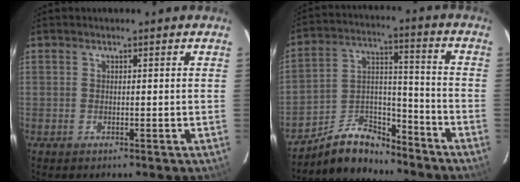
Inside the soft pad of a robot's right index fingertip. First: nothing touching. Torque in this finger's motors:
{"motor_torque": [-0.59, -0.73, -0.17, -0.09]}